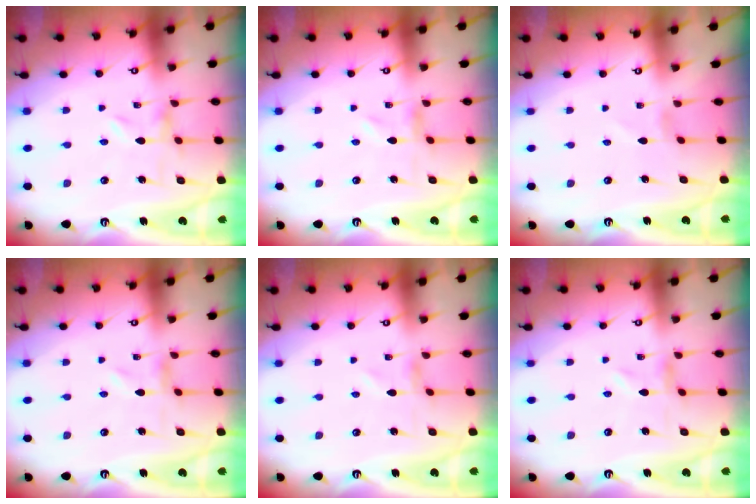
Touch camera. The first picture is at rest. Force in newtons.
{"total": 0.0}
{"total": 0.0}
{"total": 0.0}
{"total": 0.0}
{"total": 0.0}